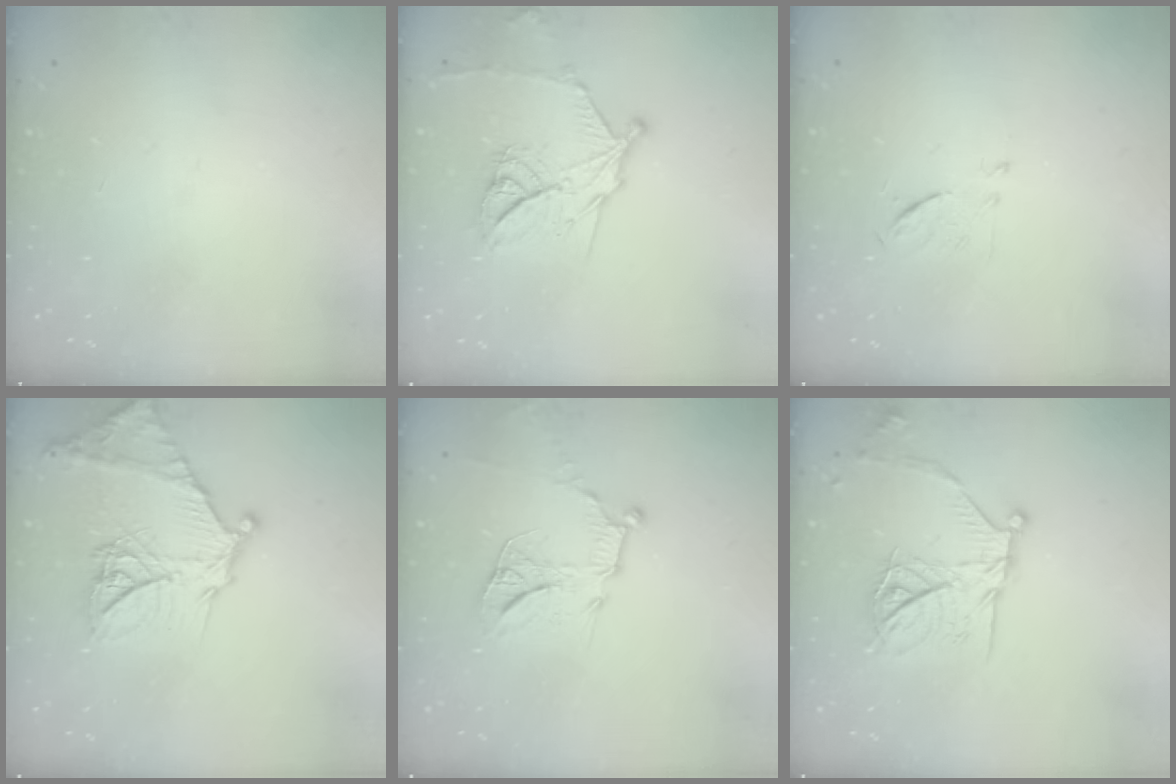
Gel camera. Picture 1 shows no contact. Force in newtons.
{"total": 14.9, "press": 14.9, "slide": 0.8}
{"total": 6.6, "press": 6.5, "slide": 0.9}
{"total": 20.3, "press": 20.3, "slide": 1.7}
{"total": 14.1, "press": 14.1, "slide": 1.4}
{"total": 18.2, "press": 18.2, "slide": 1.2}